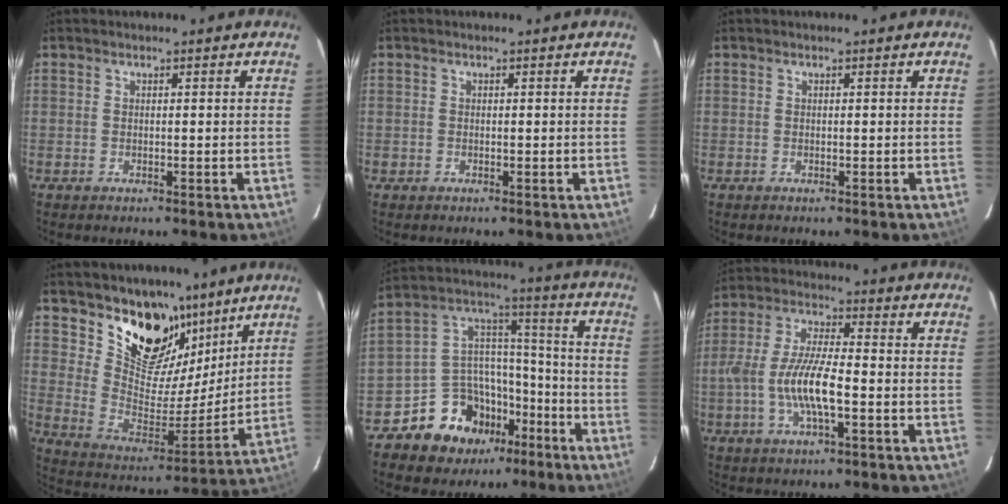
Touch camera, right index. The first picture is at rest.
{"total": 0.6, "force": [-0.2, 0.5, 0.0], "torque": [0.002, 0.000, -0.005]}
{"total": 0.0}
{"total": 16.9, "force": [11.9, 9.8, 7.0], "torque": [-0.140, -0.016, 0.220]}
{"total": 14.7, "force": [-9.5, 10.5, 4.2], "torque": [-0.098, 0.069, -0.149]}
{"total": 11.0, "force": [-2.9, 2.9, 10.2], "torque": [-0.210, 0.001, -0.056]}